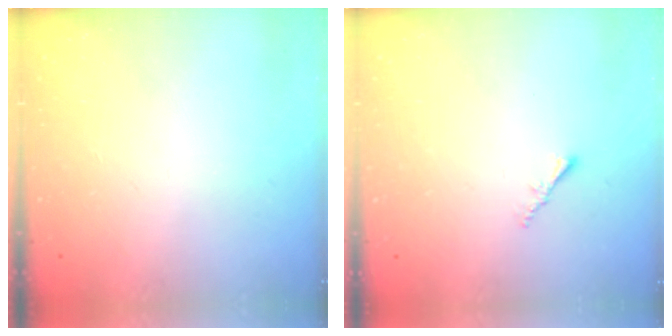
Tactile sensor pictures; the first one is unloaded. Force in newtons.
{"total": 1.0, "press": 1.0, "slide": 0.4}